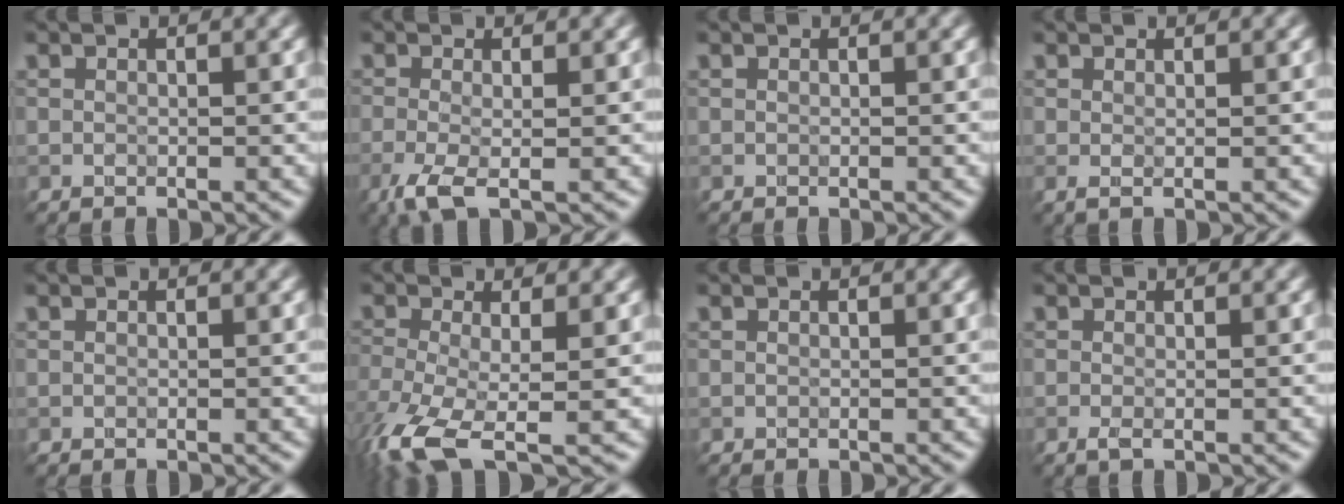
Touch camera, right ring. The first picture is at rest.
{"total": 3.1, "force": [-1.2, 0.9, 2.8], "torque": [-0.063, -0.006, -0.028]}
{"total": 0.0}
{"total": 0.8, "force": [0.3, 0.3, 0.7], "torque": [-0.008, 0.000, 0.003]}
{"total": 0.0}
{"total": 7.3, "force": [-4.0, 2.4, 5.6], "torque": [-0.132, -0.019, -0.087]}
{"total": 0.0}
{"total": 0.7, "force": [-0.2, 0.2, 0.7], "torque": [-0.014, -0.004, -0.004]}